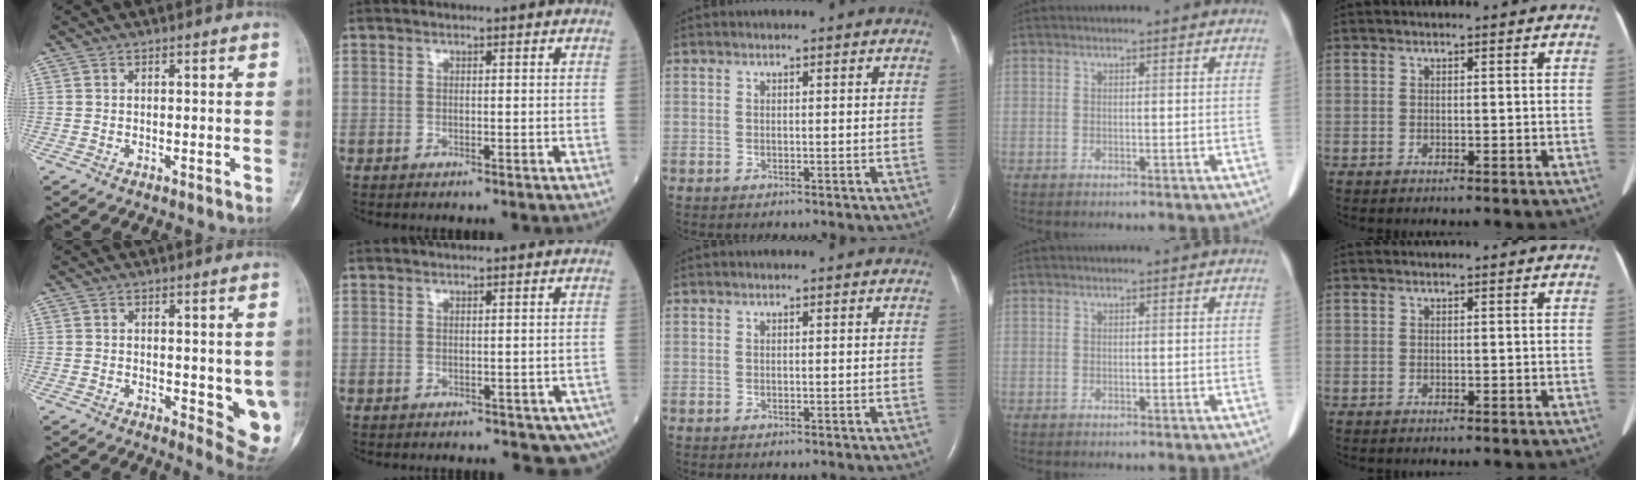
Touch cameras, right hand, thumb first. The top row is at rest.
{"thumb": {"total": 8.1, "force": [-0.5, 3.4, 7.3], "torque": [-0.060, -0.018, -0.001]}, "index": {"total": 5.5, "force": [-2.2, 2.9, 4.1], "torque": [-0.061, 0.005, -0.025]}}